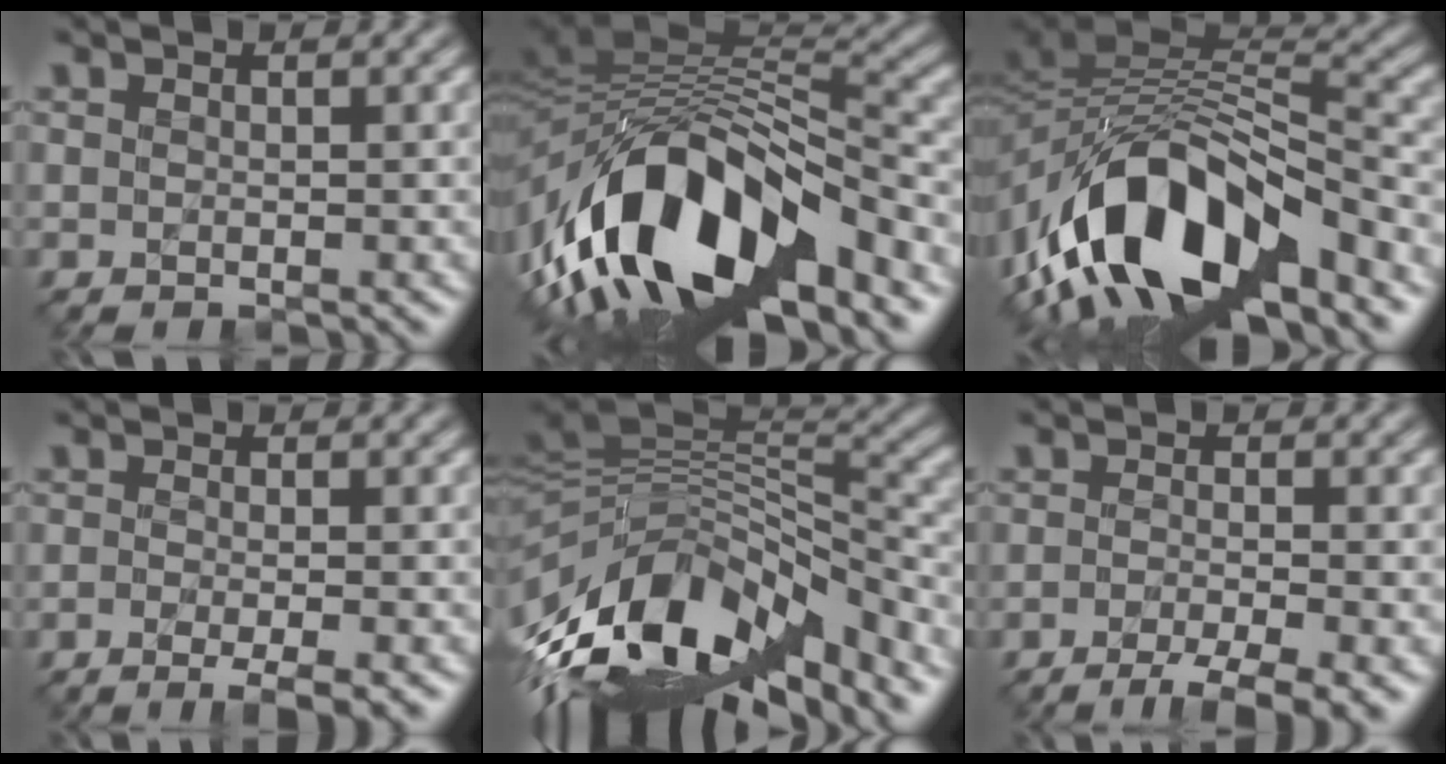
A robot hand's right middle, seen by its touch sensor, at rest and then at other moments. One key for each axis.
{"total": 13.9, "fx": -6.0, "fy": 6.3, "fz": 10.9, "tx": -0.208, "ty": 0.022, "tz": -0.094}
{"total": 12.3, "fx": -6.6, "fy": 5.6, "fz": 8.7, "tx": -0.167, "ty": 0.016, "tz": -0.114}
{"total": 3.3, "fx": -2.0, "fy": 0.5, "fz": 2.6, "tx": -0.048, "ty": -0.004, "tz": -0.031}
{"total": 12.3, "fx": -5.5, "fy": 5.8, "fz": 9.3, "tx": -0.205, "ty": 0.020, "tz": -0.097}
{"total": 4.8, "fx": -3.4, "fy": 0.5, "fz": 3.3, "tx": -0.060, "ty": -0.002, "tz": -0.053}